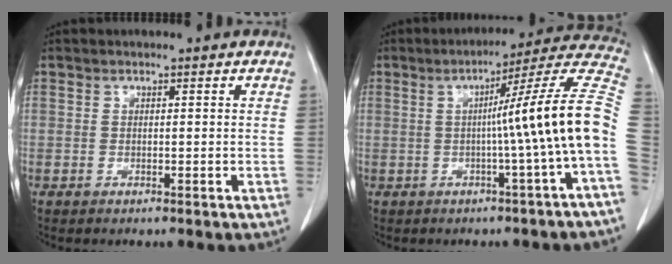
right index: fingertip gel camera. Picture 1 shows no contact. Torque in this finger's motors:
{"motor_torque": [1.35, -0.11, 0.36, 0.18]}